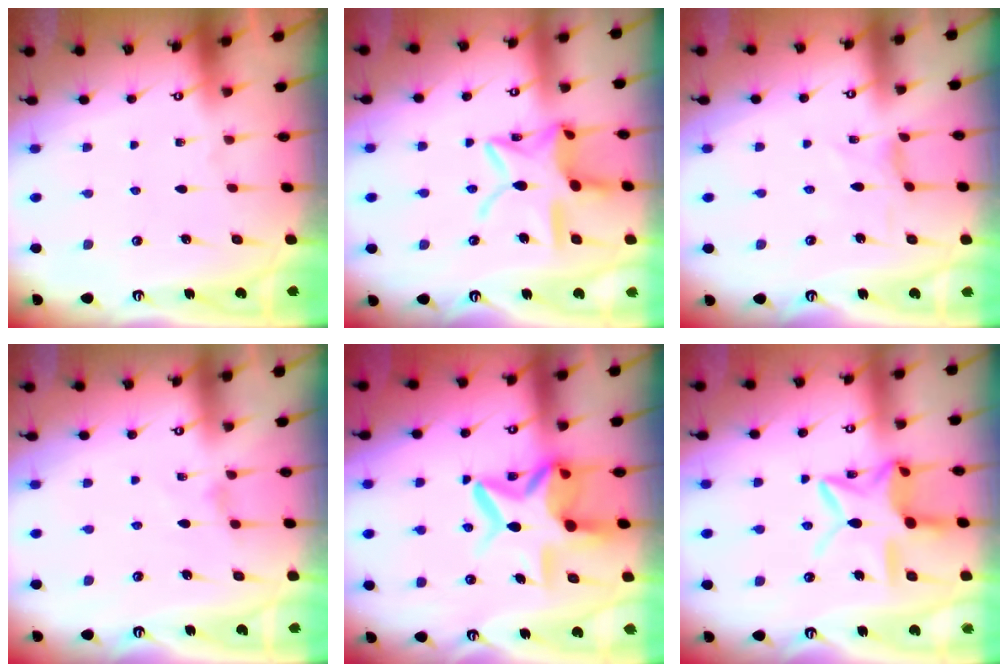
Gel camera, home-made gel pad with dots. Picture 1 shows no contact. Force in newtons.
{"total": 15.7, "press": 15.6, "slide": 1.3}
{"total": 1.2, "press": 1.1, "slide": 0.2}
{"total": 1.5, "press": 1.5, "slide": 0.3}
{"total": 13.7, "press": 13.6, "slide": 1.9}
{"total": 13.9, "press": 13.8, "slide": 1.0}